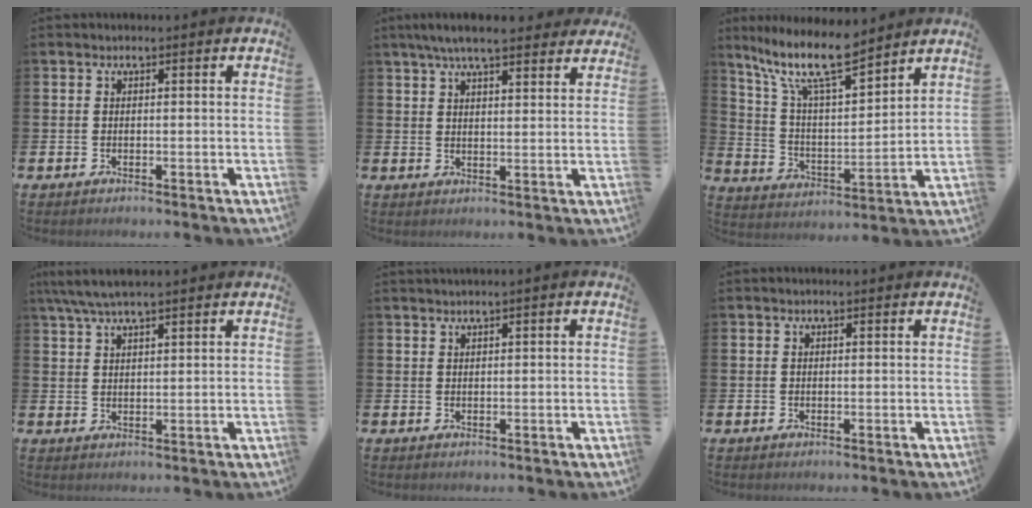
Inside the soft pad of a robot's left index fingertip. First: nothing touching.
{"total": 6.2, "force": [5.5, 1.0, 2.6], "torque": [-0.062, -0.014, 0.100]}
{"total": 11.8, "force": [9.7, 2.5, 6.3], "torque": [-0.137, -0.049, 0.167]}
{"total": 4.9, "force": [4.1, 0.8, 2.7], "torque": [-0.060, -0.006, 0.074]}
{"total": 0.7, "force": [0.5, -0.2, 0.4], "torque": [-0.007, 0.000, 0.010]}
{"total": 0.0}